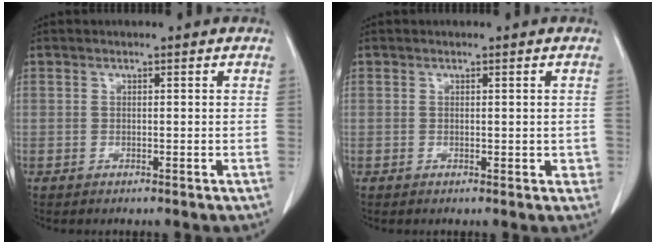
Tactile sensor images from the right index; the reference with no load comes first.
{"total": 1.7, "force": [0.0, 1.2, 1.2], "torque": [-0.003, 0.001, 0.001]}